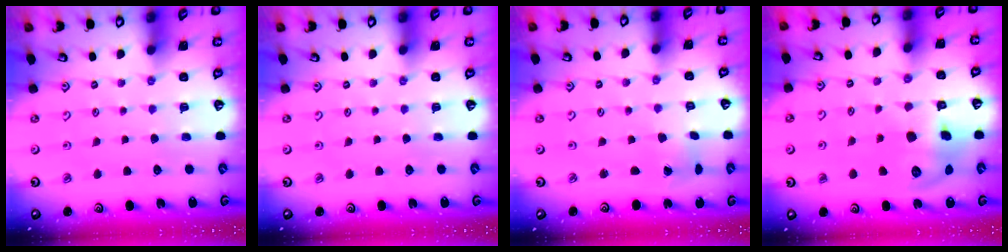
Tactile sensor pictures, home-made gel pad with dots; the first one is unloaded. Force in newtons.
{"total": 0.0}
{"total": 1.2, "press": 1.1, "slide": 0.2}
{"total": 13.9, "press": 13.7, "slide": 2.4}